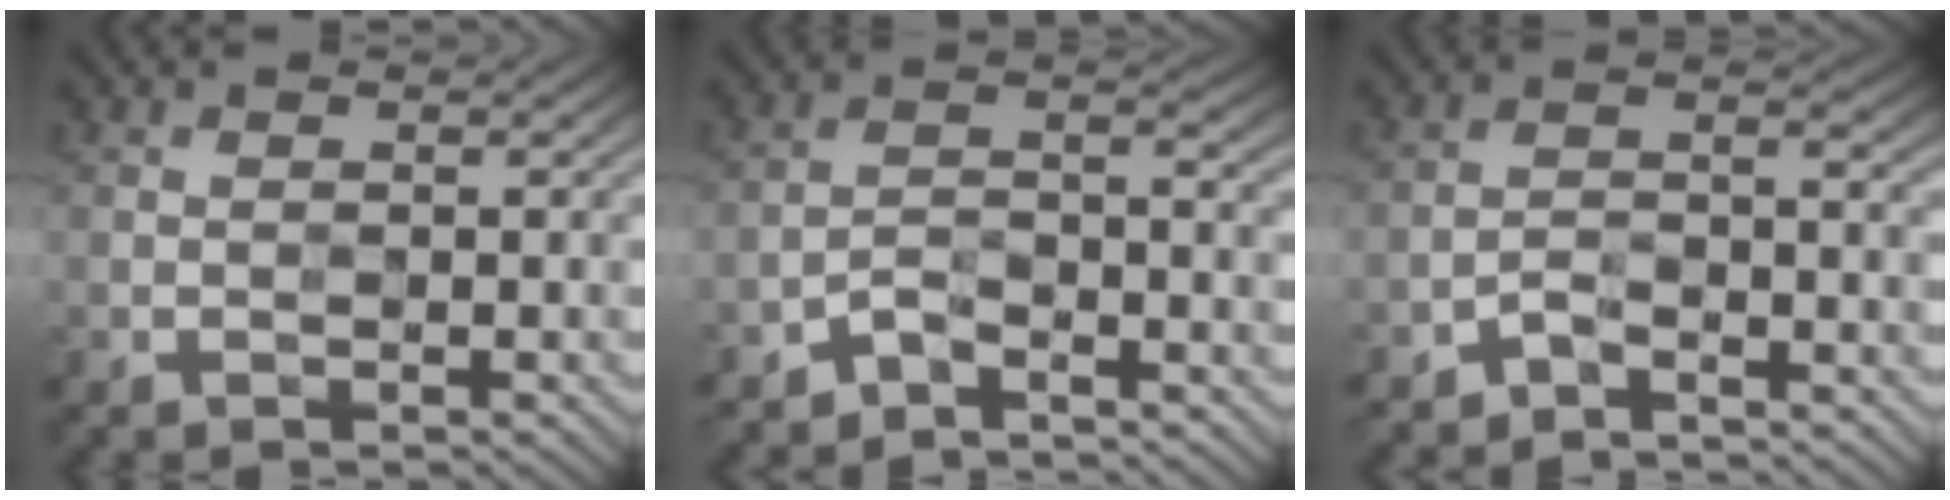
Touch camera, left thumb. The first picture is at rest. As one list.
[{"total": 5.8, "force": [-5.1, 1.3, 2.5], "torque": [-0.048, 0.000, -0.102]}, {"total": 5.2, "force": [-4.5, 1.0, 2.3], "torque": [-0.045, 0.002, -0.087]}]